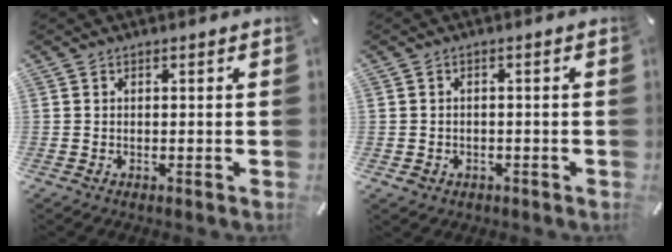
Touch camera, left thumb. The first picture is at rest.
{"total": 1.9, "force": [-0.8, 1.7, 0.4], "torque": [-0.008, 0.005, -0.019]}